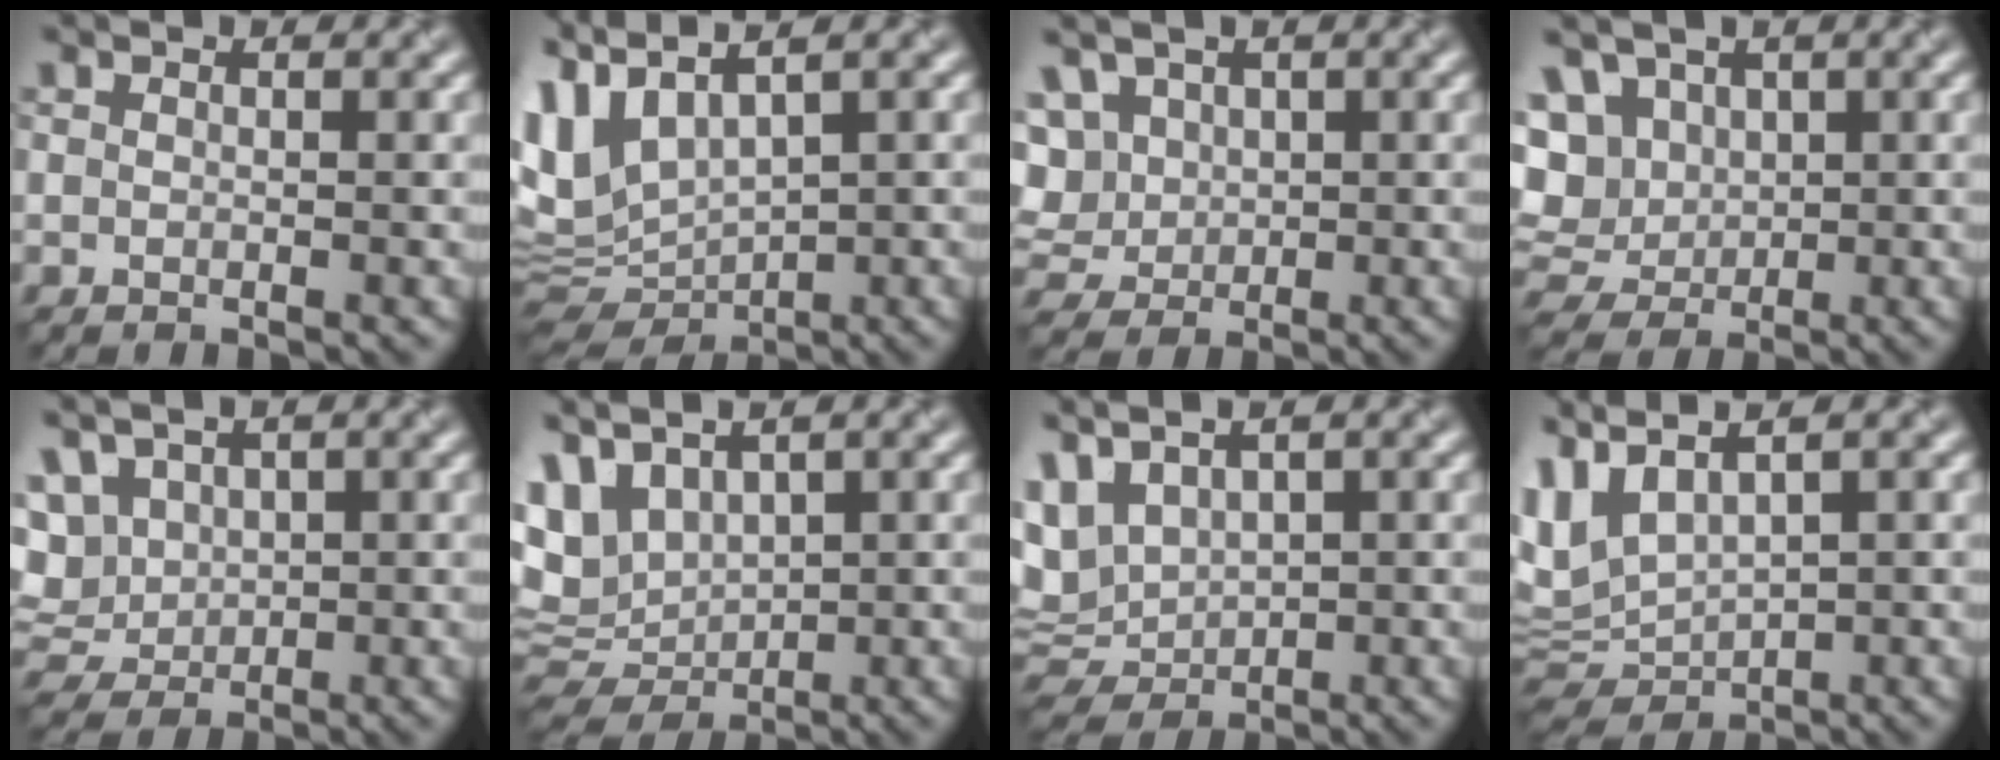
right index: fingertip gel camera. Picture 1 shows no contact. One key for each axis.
{"total": 6.2, "fx": 2.4, "fy": 2.7, "fz": 5.1, "tx": -0.125, "ty": -0.004, "tz": 0.063}
{"total": 8.1, "fx": 3.0, "fy": 6.4, "fz": 3.8, "tx": -0.097, "ty": 0.032, "tz": 0.042}
{"total": 10.7, "fx": 3.7, "fy": 8.2, "fz": 5.8, "tx": -0.115, "ty": 0.031, "tz": 0.040}
{"total": 8.8, "fx": 3.5, "fy": 6.4, "fz": 5.0, "tx": -0.107, "ty": 0.030, "tz": 0.050}
{"total": 5.9, "fx": 3.0, "fy": 3.2, "fz": 4.0, "tx": -0.099, "ty": 0.004, "tz": 0.058}
{"total": 5.8, "fx": 2.6, "fy": 3.3, "fz": 3.9, "tx": -0.107, "ty": 0.002, "tz": 0.060}
{"total": 5.1, "fx": 2.5, "fy": 1.9, "fz": 4.0, "tx": -0.104, "ty": 0.003, "tz": 0.055}